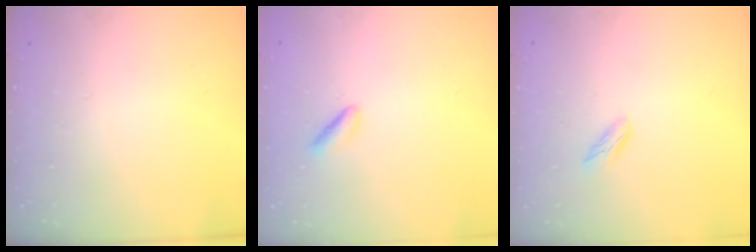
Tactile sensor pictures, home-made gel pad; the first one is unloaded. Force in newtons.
{"total": 1.7, "press": 1.3, "slide": 1.1}
{"total": 2.7, "press": 2.6, "slide": 0.8}